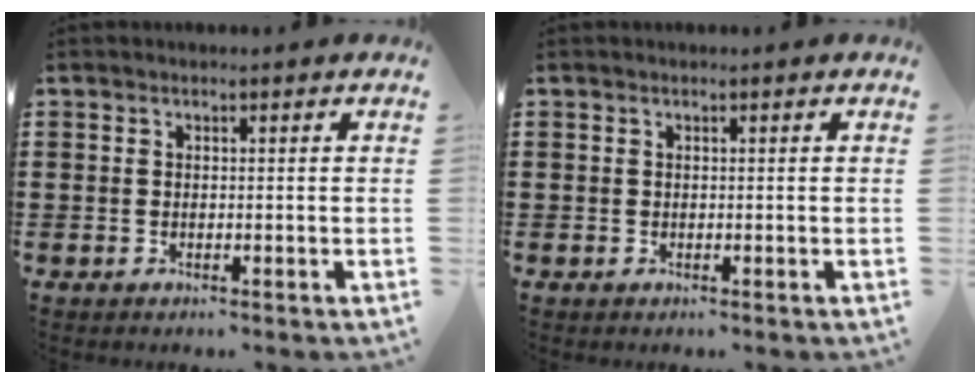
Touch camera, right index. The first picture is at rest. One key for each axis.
{"total": 0.0}